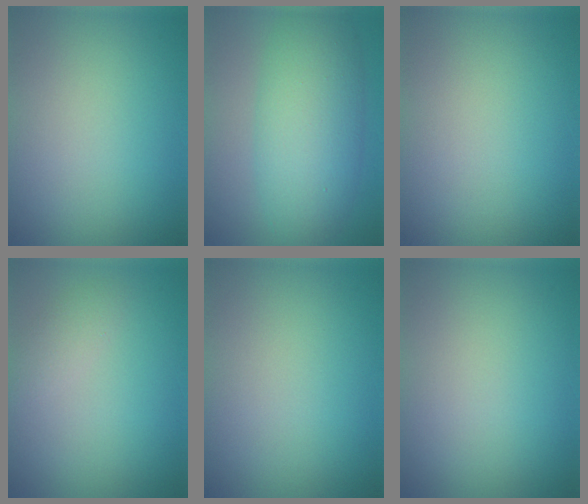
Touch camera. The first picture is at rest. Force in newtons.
{"total": 7.4, "press": 7.4, "slide": 0.2}
{"total": 0.0}
{"total": 1.3, "press": 1.3, "slide": 0.1}
{"total": 0.0}
{"total": 0.0}